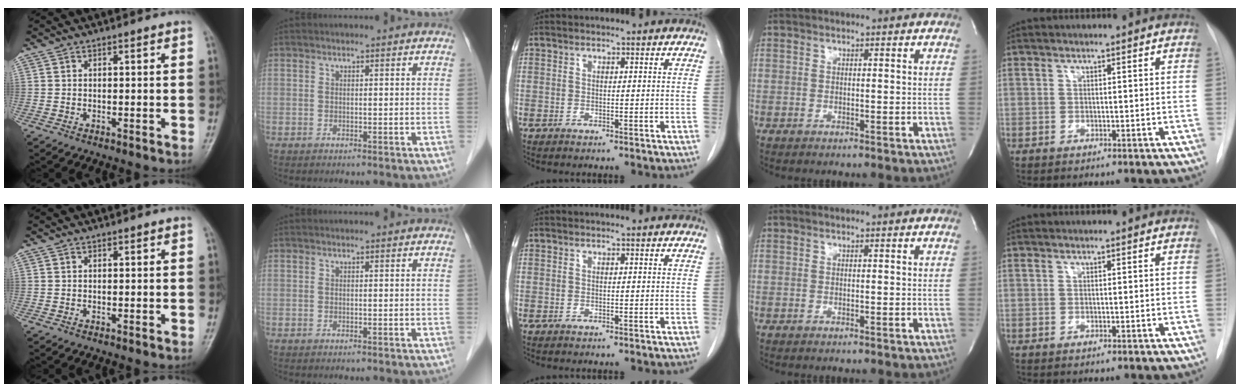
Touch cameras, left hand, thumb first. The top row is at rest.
{}